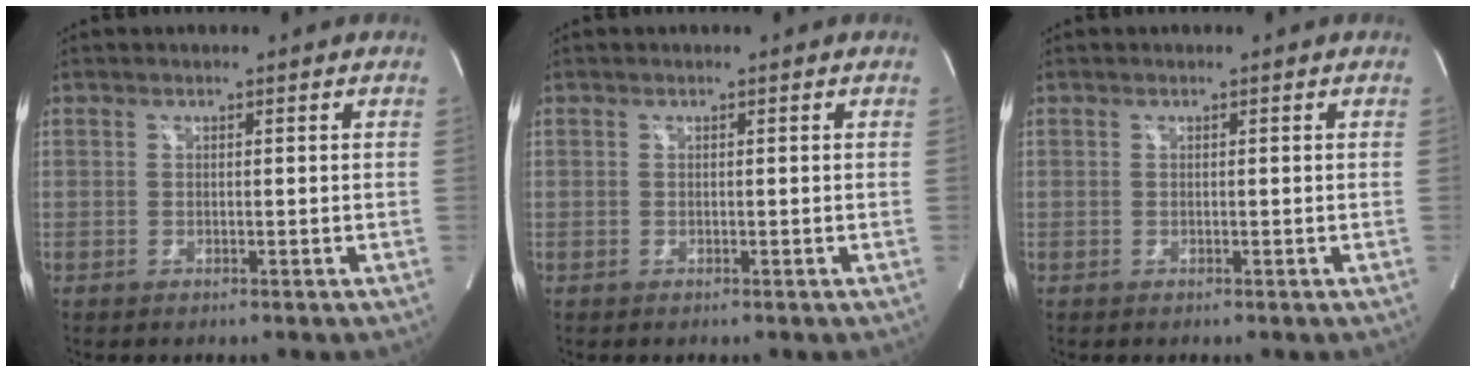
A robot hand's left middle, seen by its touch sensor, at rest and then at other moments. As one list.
[{"total": 0.0}, {"total": 0.0}]